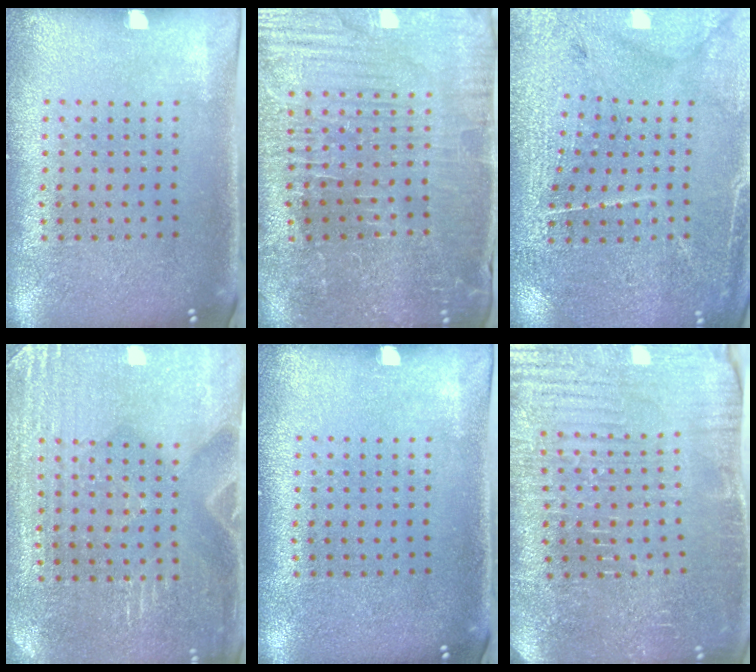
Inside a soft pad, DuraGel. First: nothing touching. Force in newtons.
{"total": 3.7, "press": 3.7, "slide": 0.4}
{"total": 3.1, "press": 3.1, "slide": 0.1}
{"total": 3.0, "press": 3.0, "slide": 0.2}
{"total": 0.0}
{"total": 4.0, "press": 3.9, "slide": 1.0}